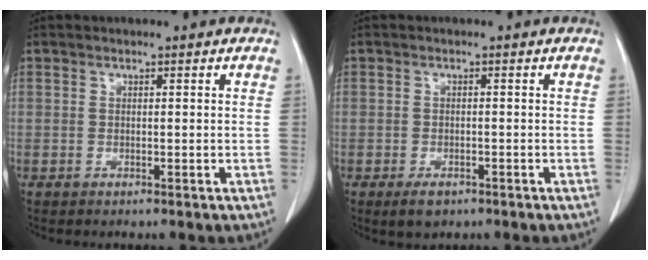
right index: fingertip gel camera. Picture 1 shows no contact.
{"total": 2.8, "force": [-1.7, 1.6, 1.5], "torque": [-0.025, -0.002, -0.020]}